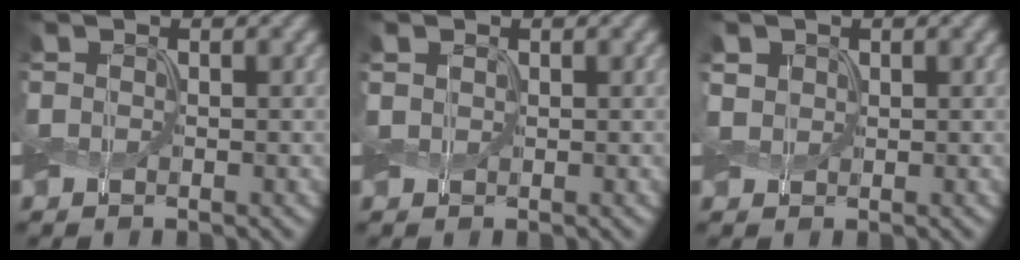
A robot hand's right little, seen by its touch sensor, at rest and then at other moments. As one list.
[{"total": 0.7, "force": [0.3, 0.5, 0.3], "torque": [-0.008, 0.001, 0.006]}, {"total": 1.3, "force": [0.5, 1.1, 0.5], "torque": [-0.017, -0.003, 0.007]}]